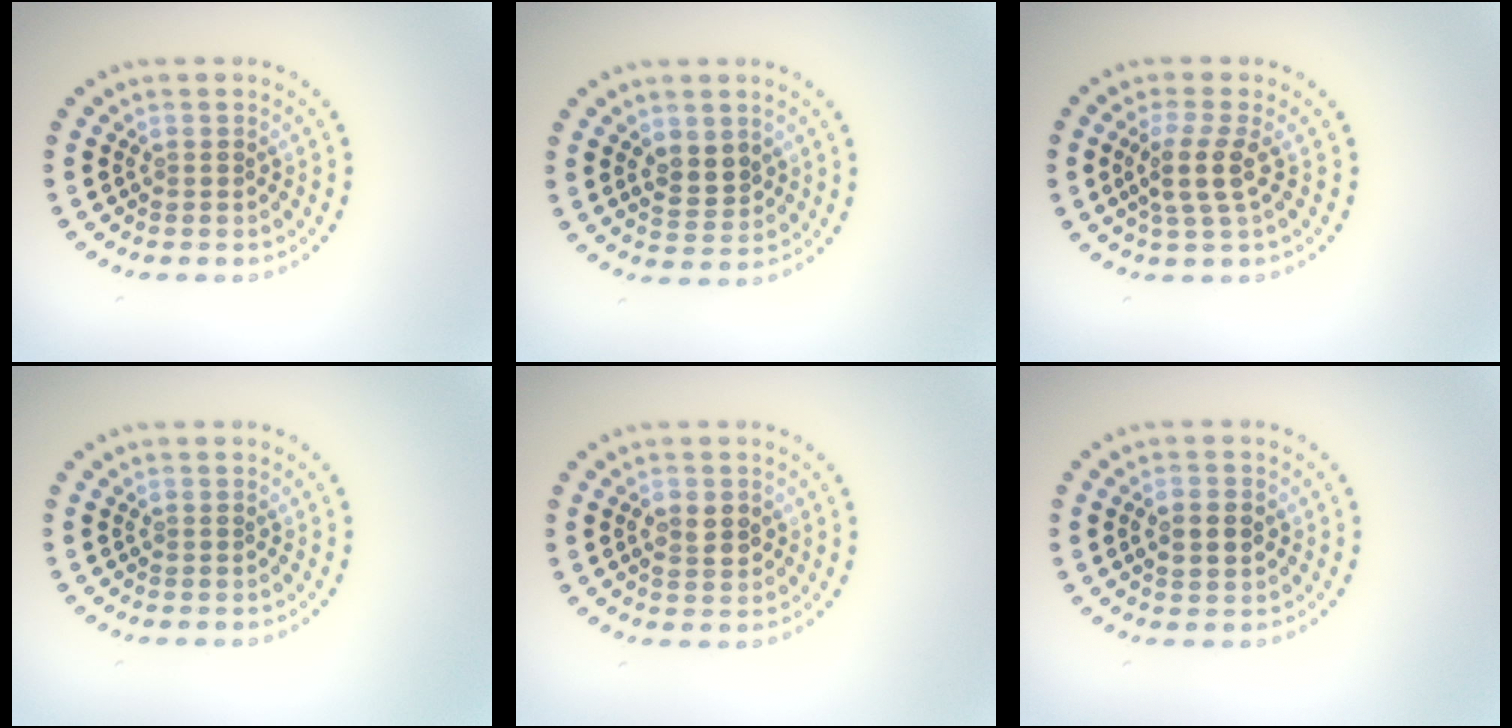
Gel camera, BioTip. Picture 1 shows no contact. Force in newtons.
{"total": 2.6, "press": 2.5, "slide": 0.7}
{"total": 2.8, "press": 2.3, "slide": 1.6}
{"total": 0.0}
{"total": 2.3, "press": 2.3, "slide": 0.1}
{"total": 3.2, "press": 3.2, "slide": 0.3}